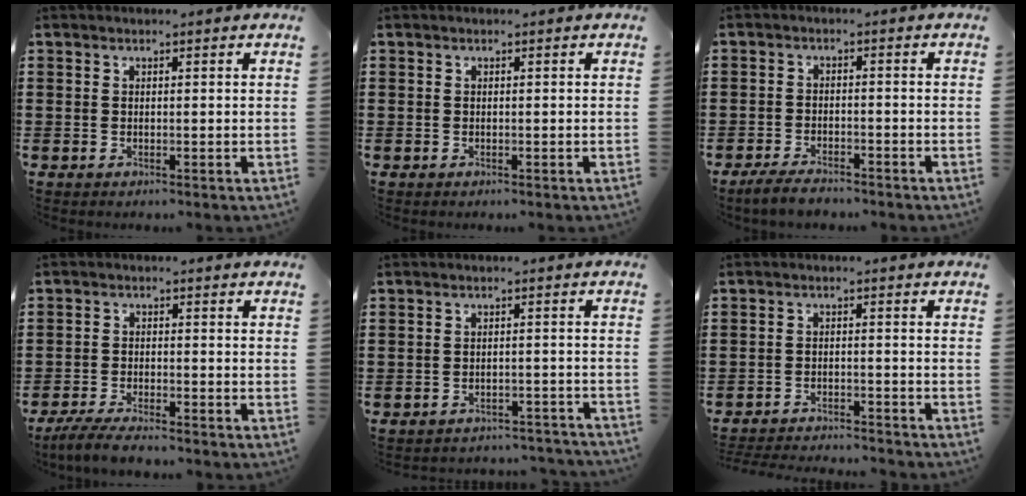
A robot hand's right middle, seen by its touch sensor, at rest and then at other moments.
{"total": 0.0}
{"total": 3.4, "force": [-3.1, 0.9, 1.2], "torque": [-0.029, 0.003, -0.063]}
{"total": 4.3, "force": [-4.0, 0.6, 1.4], "torque": [-0.038, -0.006, -0.081]}
{"total": 2.9, "force": [-2.8, 0.3, 0.2], "torque": [-0.008, 0.002, -0.061]}
{"total": 3.4, "force": [-3.4, 0.2, 0.2], "torque": [-0.008, 0.001, -0.073]}